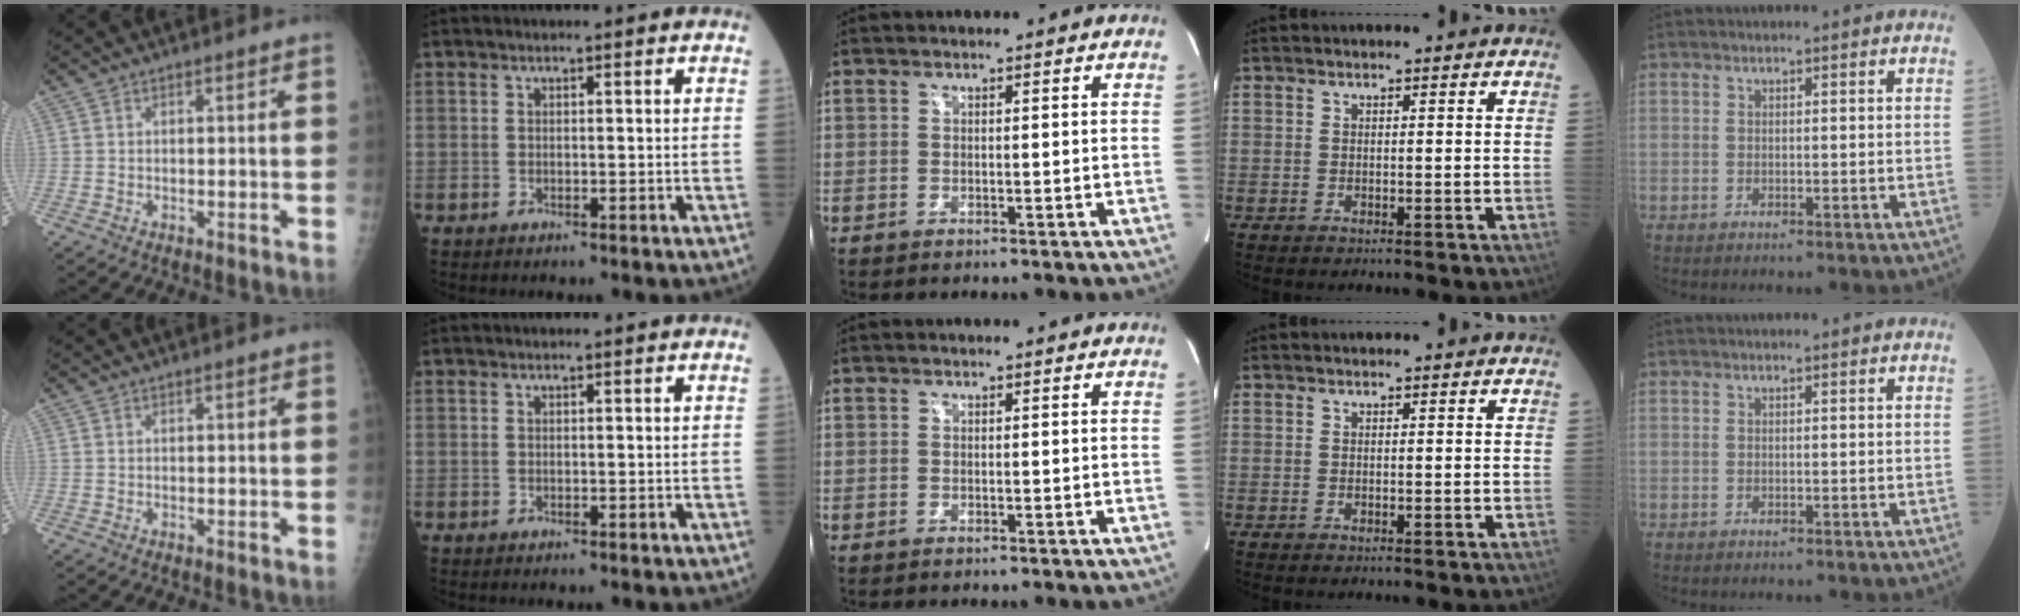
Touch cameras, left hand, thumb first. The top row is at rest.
{}